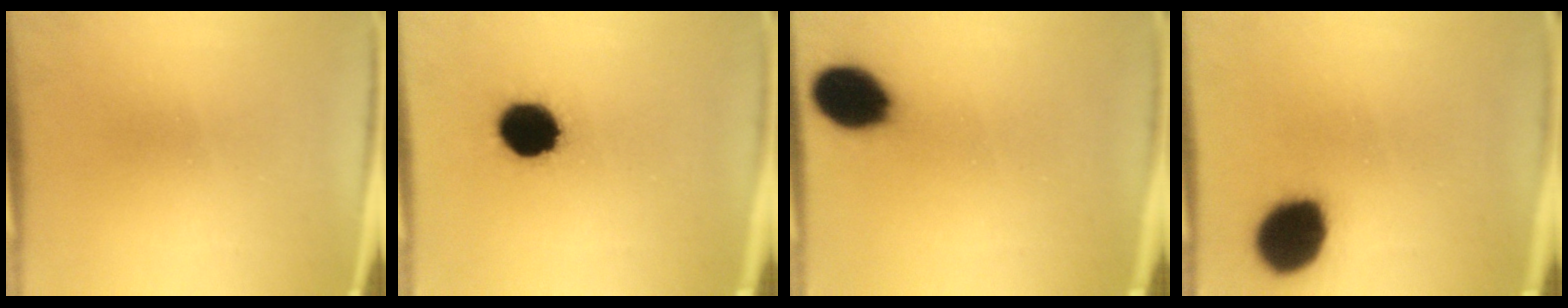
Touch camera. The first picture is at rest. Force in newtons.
{"total": 12.8}
{"total": 11.8}
{"total": 15.3}